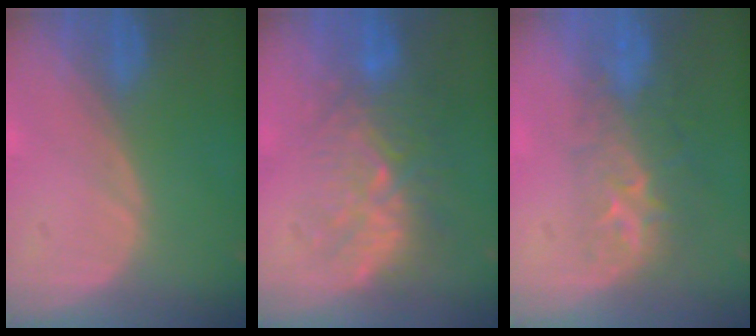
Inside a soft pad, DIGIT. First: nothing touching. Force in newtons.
{"total": 9.0, "press": 8.5, "slide": 3.1}
{"total": 8.8, "press": 7.2, "slide": 5.1}